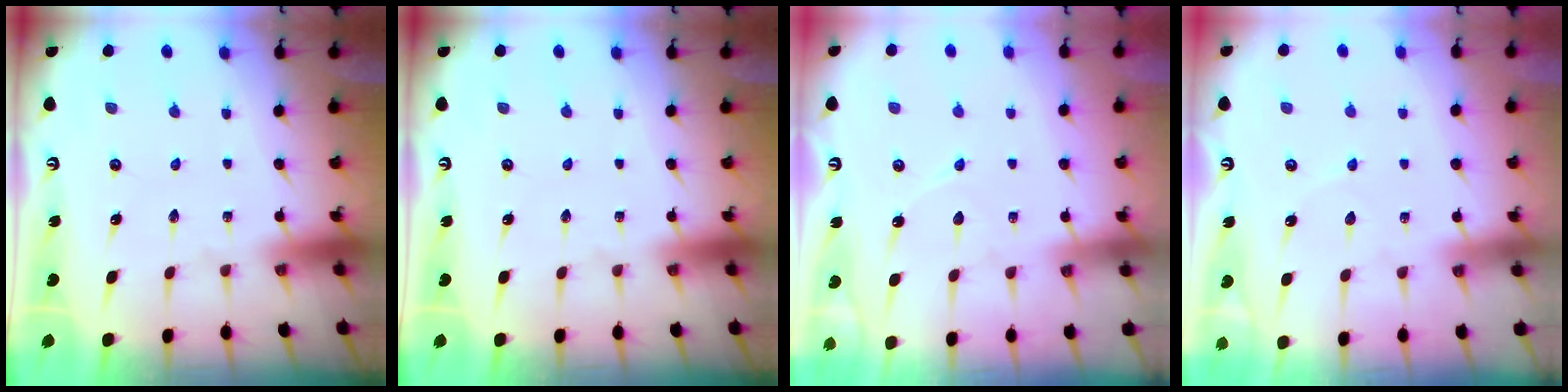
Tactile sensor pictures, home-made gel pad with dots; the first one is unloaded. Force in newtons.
{"total": 0.0}
{"total": 5.6, "press": 5.5, "slide": 0.6}
{"total": 3.0, "press": 3.0, "slide": 0.5}